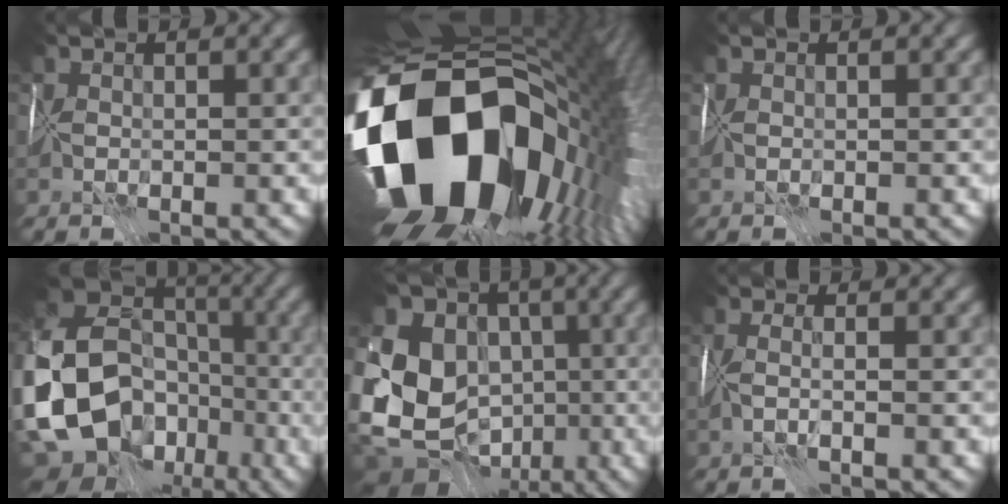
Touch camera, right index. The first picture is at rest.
{"total": 20.8, "force": [-2.3, 13.9, 15.3], "torque": [-0.307, -0.056, -0.015]}
{"total": 0.0}
{"total": 17.7, "force": [-6.2, 14.3, 8.3], "torque": [-0.199, -0.025, -0.105]}
{"total": 17.9, "force": [-1.4, 15.9, 8.2], "torque": [-0.190, 0.010, -0.042]}
{"total": 1.3, "force": [-0.6, -0.2, 1.2], "torque": [-0.012, -0.006, -0.012]}